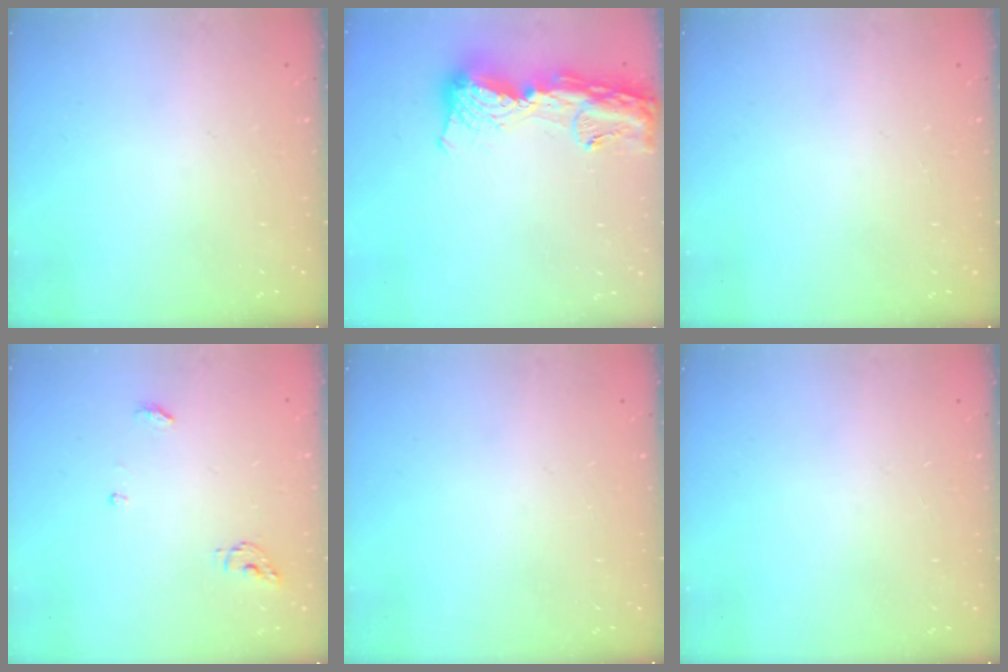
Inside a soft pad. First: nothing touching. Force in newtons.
{"total": 15.6, "press": 15.5, "slide": 1.6}
{"total": 0.0}
{"total": 4.3, "press": 4.3, "slide": 0.4}
{"total": 0.0}
{"total": 0.0}